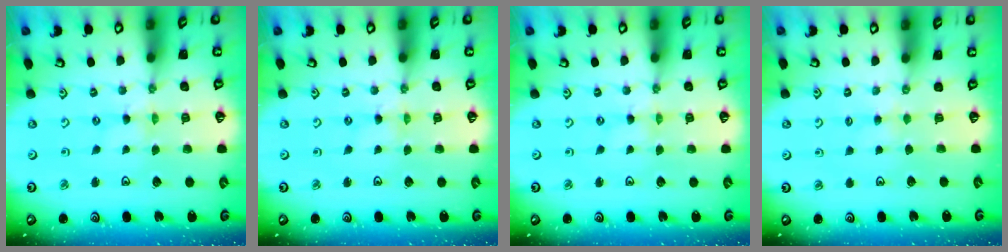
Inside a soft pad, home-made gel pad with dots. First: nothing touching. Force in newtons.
{"total": 0.0}
{"total": 0.0}
{"total": 1.9, "press": 1.8, "slide": 0.3}